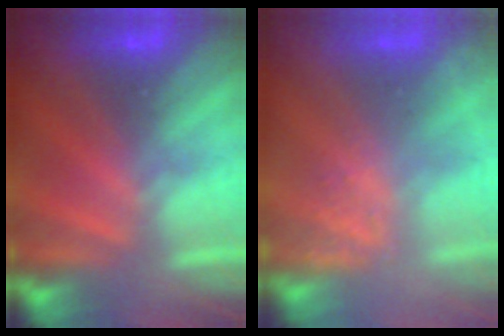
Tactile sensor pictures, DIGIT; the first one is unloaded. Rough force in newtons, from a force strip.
{"total": 2.4}